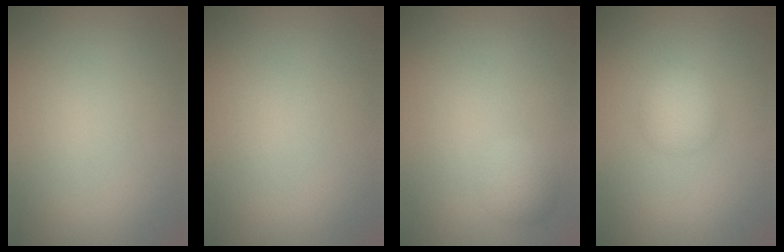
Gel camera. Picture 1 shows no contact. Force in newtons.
{"total": 0.0}
{"total": 1.6, "press": 1.6, "slide": 0.1}
{"total": 2.0, "press": 2.0, "slide": 0.1}